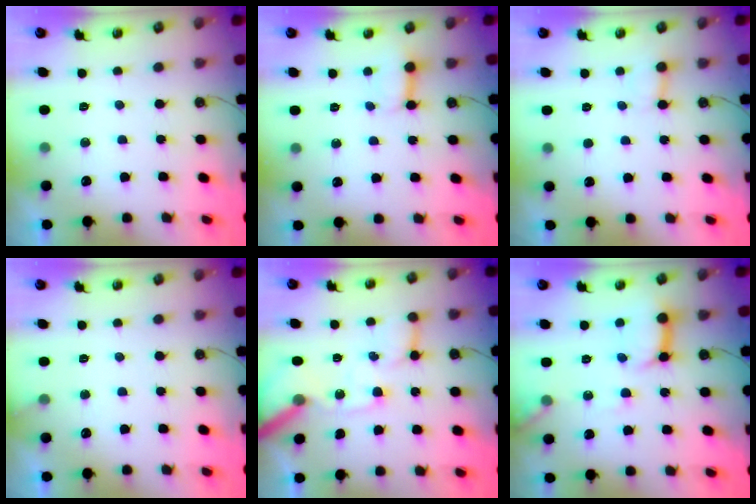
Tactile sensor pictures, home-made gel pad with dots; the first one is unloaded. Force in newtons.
{"total": 3.2, "press": 3.2, "slide": 0.5}
{"total": 6.4, "press": 6.4, "slide": 0.8}
{"total": 3.2, "press": 3.2, "slide": 0.2}
{"total": 13.9, "press": 13.8, "slide": 1.9}
{"total": 13.8, "press": 13.7, "slide": 1.5}